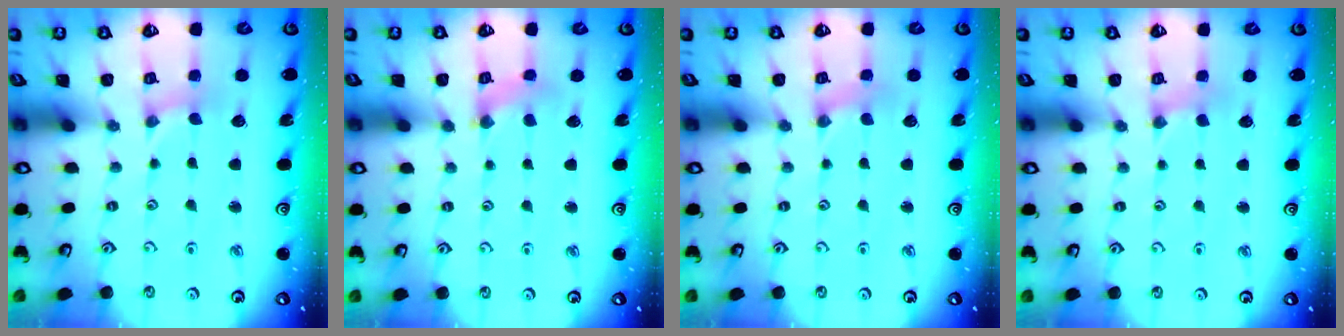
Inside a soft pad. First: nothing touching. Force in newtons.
{"total": 1.5, "press": 1.5, "slide": 0.2}
{"total": 0.0}
{"total": 1.8, "press": 1.8, "slide": 0.4}